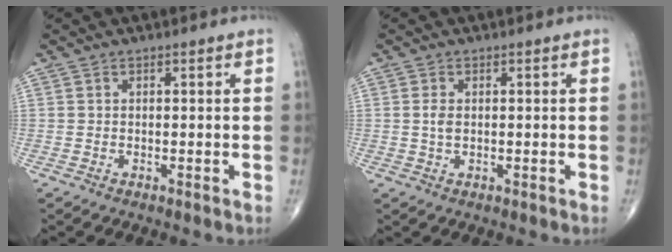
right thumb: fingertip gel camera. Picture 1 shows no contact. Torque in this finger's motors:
{"motor_torque": [-0.12, 0.17, 0.22, -0.08, -0.04]}